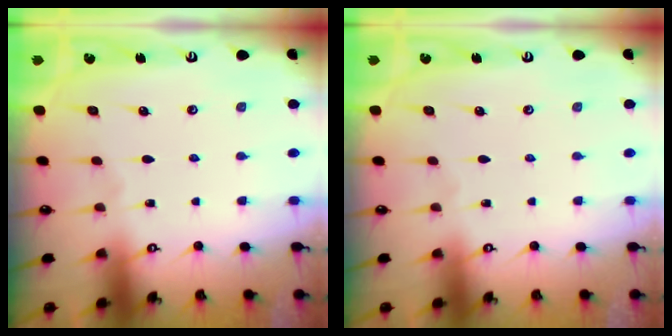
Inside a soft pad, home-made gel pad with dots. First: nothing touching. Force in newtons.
{"total": 0.0}